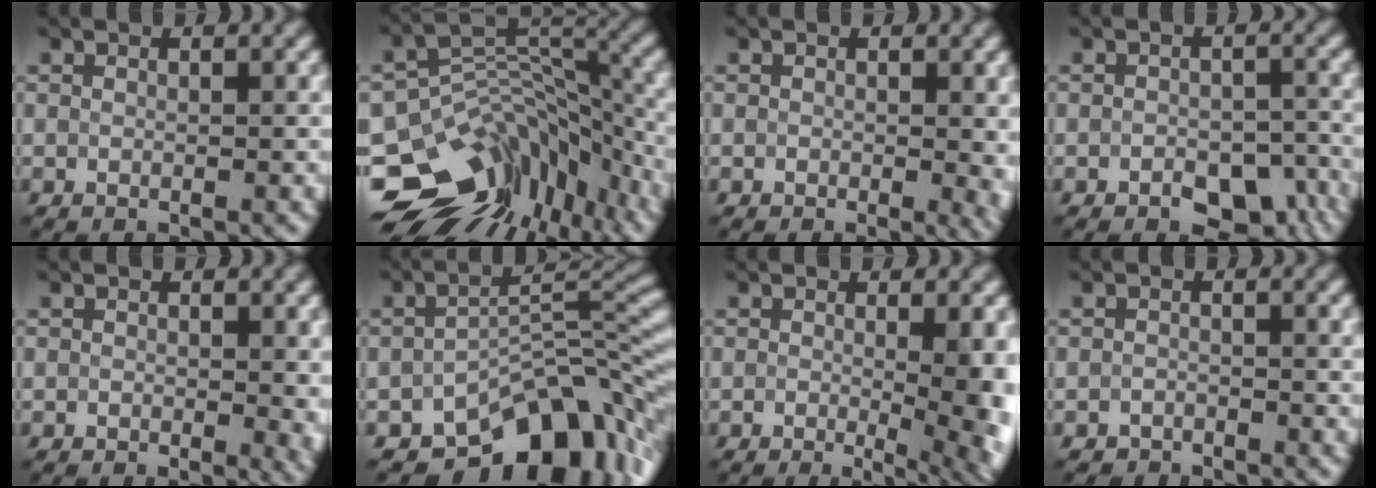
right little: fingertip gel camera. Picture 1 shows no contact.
{"total": 14.5, "force": [-9.0, 8.8, 7.1], "torque": [-0.152, 0.005, -0.117]}
{"total": 1.5, "force": [-0.1, -0.1, 1.5], "torque": [-0.015, 0.002, 0.007]}
{"total": 3.7, "force": [-2.5, 1.6, 2.2], "torque": [-0.031, 0.002, -0.022]}
{"total": 1.2, "force": [-0.1, -0.2, 1.1], "torque": [-0.013, 0.001, 0.007]}
{"total": 10.7, "force": [-7.4, 4.4, 6.3], "torque": [-0.076, 0.005, -0.123]}
{"total": 5.1, "force": [-0.4, 1.0, 5.0], "torque": [-0.056, -0.007, 0.009]}
{"total": 1.7, "force": [-1.5, -0.4, -0.8], "torque": [0.008, -0.002, -0.016]}